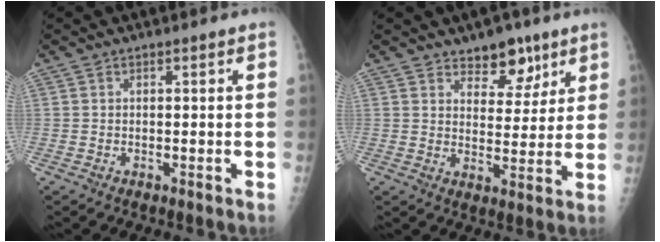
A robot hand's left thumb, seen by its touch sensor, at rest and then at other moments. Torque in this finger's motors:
{"motor_torque": [1.10, 0.65, 0.42, -0.37, 0.01]}